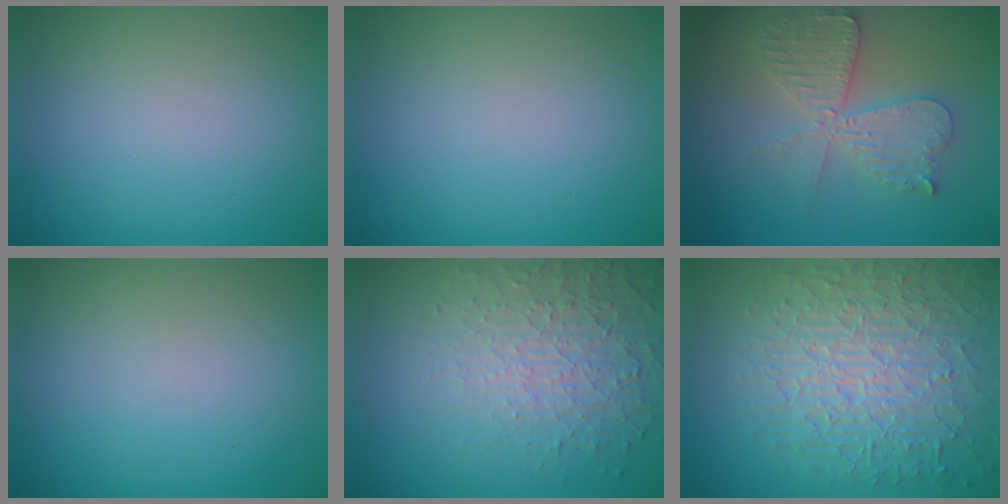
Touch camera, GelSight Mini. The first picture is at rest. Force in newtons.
{"total": 0.0}
{"total": 5.3, "press": 5.2, "slide": 0.7}
{"total": 0.0}
{"total": 5.3, "press": 3.4, "slide": 4.0}
{"total": 8.8, "press": 6.0, "slide": 6.4}